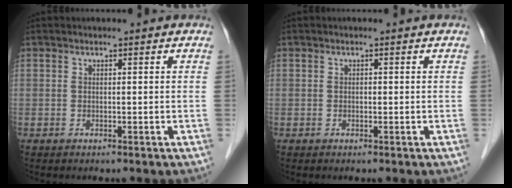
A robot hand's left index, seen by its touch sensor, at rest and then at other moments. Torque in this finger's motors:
{"motor_torque": [0.11, 0.05, -0.03, -0.01]}